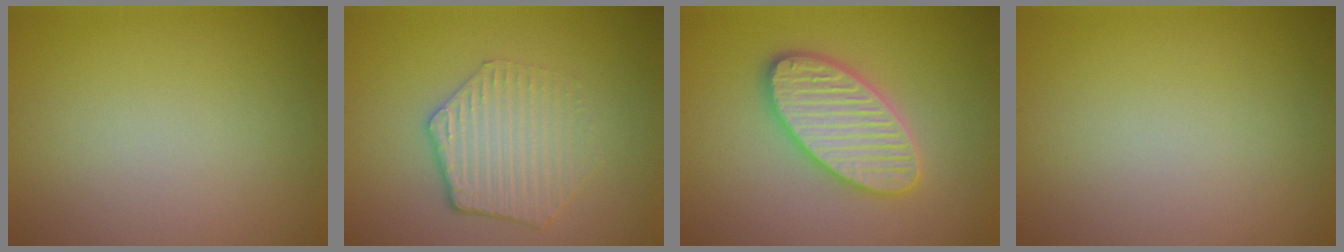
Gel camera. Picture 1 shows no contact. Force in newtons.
{"total": 3.5, "press": 3.0, "slide": 1.7}
{"total": 5.8, "press": 5.8, "slide": 0.6}
{"total": 0.0}